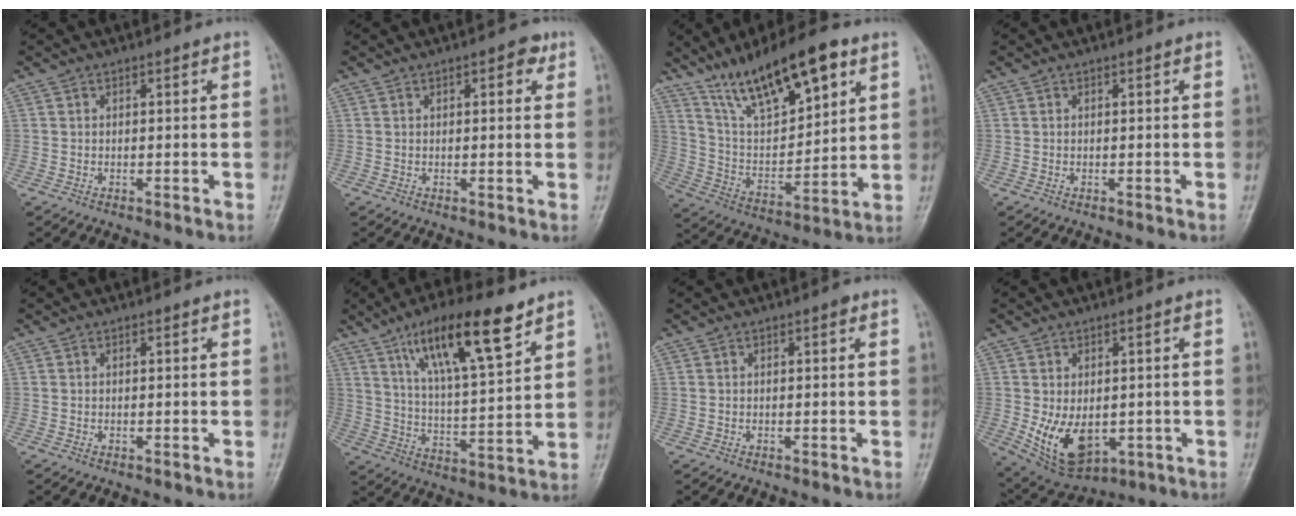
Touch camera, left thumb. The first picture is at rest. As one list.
[{"total": 3.2, "force": [1.5, 1.4, 2.4], "torque": [-0.020, 0.000, 0.014]}, {"total": 18.9, "force": [11.6, 6.7, 13.3], "torque": [-0.188, -0.046, 0.214]}, {"total": 0.0}, {"total": 0.0}, {"total": 16.9, "force": [10.1, 4.5, 12.8], "torque": [-0.200, -0.041, 0.180]}, {"total": 0.7, "force": [0.3, 0.3, 0.6], "torque": [-0.007, 0.001, 0.000]}, {"total": 10.8, "force": [-1.6, 7.0, 8.1], "torque": [-0.122, -0.012, -0.005]}]